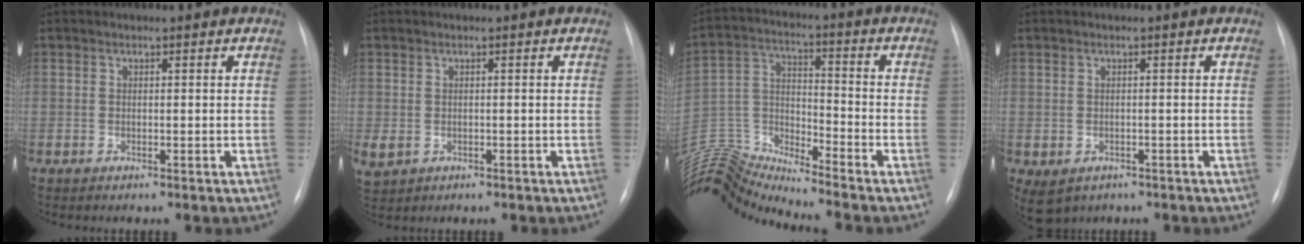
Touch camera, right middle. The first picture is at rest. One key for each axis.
{"total": 2.5, "fx": -0.4, "fy": 1.9, "fz": 1.5, "tx": -0.041, "ty": -0.002, "tz": 0.006}
{"total": 14.3, "fx": -14.0, "fy": -0.8, "fz": 2.6, "tx": -0.065, "ty": 0.040, "tz": -0.271}
{"total": 4.6, "fx": -2.5, "fy": 3.5, "fz": 1.6, "tx": -0.031, "ty": 0.002, "tz": -0.027}